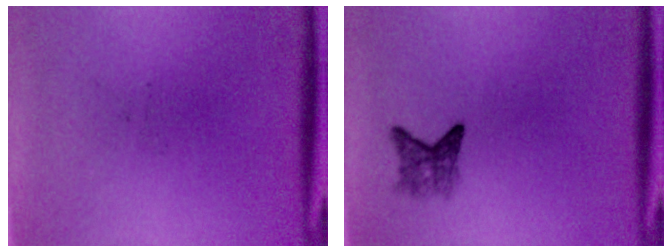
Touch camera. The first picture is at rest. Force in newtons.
{"total": 2.3}